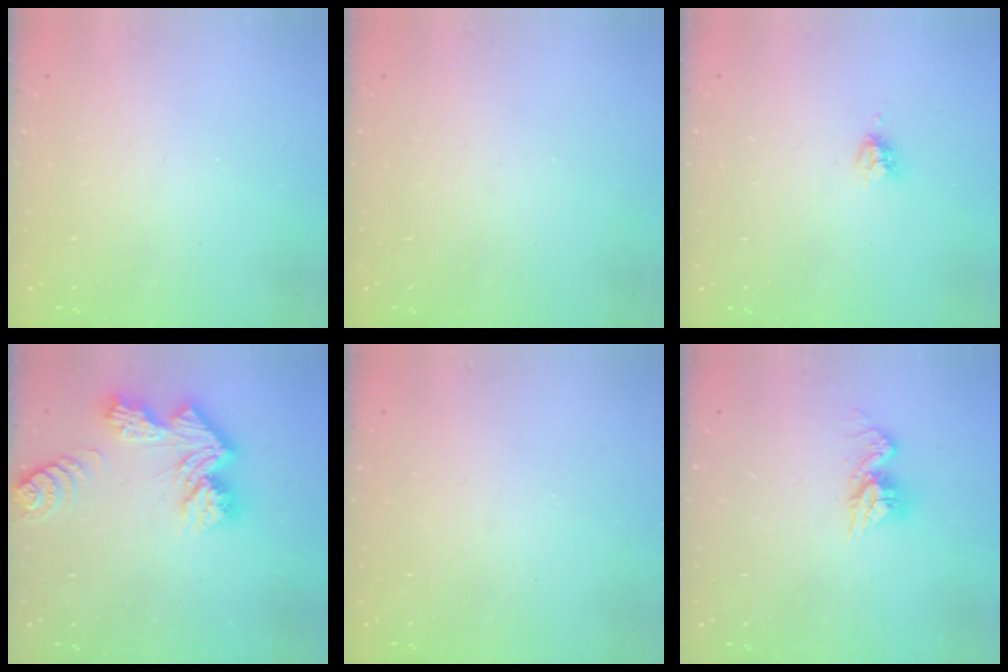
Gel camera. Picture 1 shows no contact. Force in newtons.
{"total": 0.0}
{"total": 4.2, "press": 4.2, "slide": 0.1}
{"total": 12.2, "press": 12.1, "slide": 1.0}
{"total": 0.0}
{"total": 8.9, "press": 8.9, "slide": 0.6}